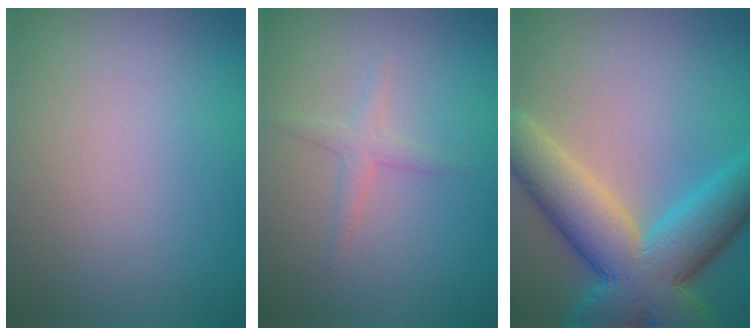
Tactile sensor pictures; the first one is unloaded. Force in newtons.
{"total": 1.5, "press": 1.5, "slide": 0.1}
{"total": 11.3, "press": 11.3, "slide": 0.5}